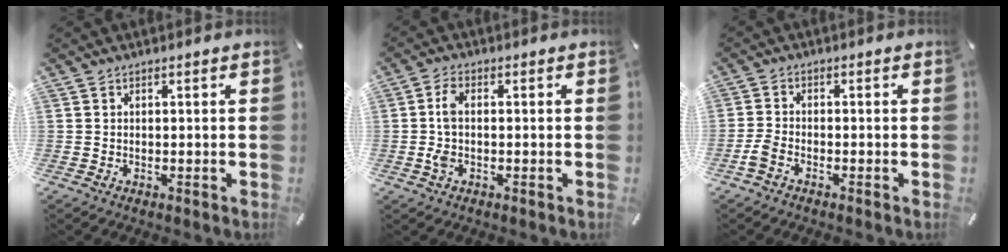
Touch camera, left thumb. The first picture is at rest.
{"total": 4.4, "force": [-0.5, 2.4, 3.7], "torque": [-0.081, 0.003, -0.011]}
{"total": 3.1, "force": [-2.0, 1.4, 2.0], "torque": [-0.054, 0.000, -0.040]}